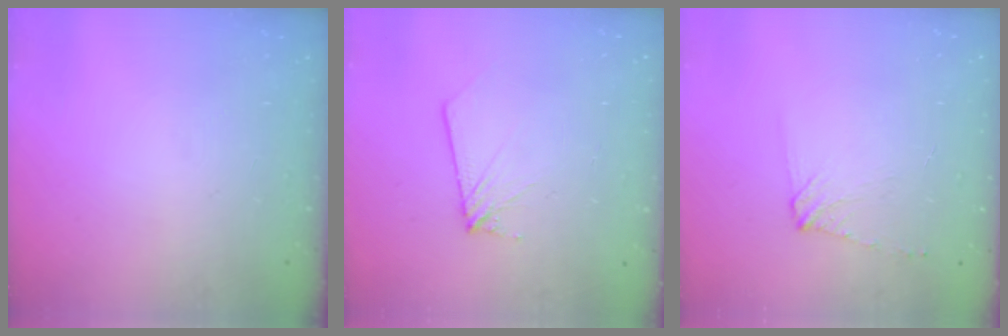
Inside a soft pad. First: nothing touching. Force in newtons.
{"total": 2.6, "press": 2.6, "slide": 0.2}
{"total": 6.1, "press": 6.0, "slide": 1.0}